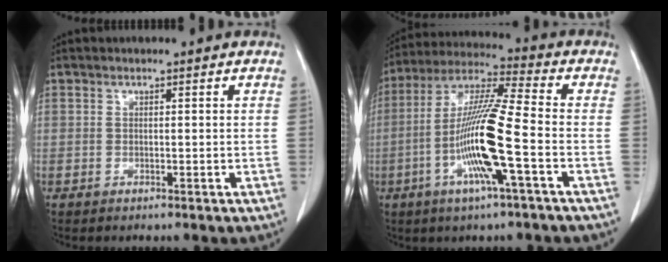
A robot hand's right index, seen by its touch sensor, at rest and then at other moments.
{"total": 14.2, "force": [-4.0, 0.0, 13.7], "torque": [-0.275, -0.004, -0.084]}